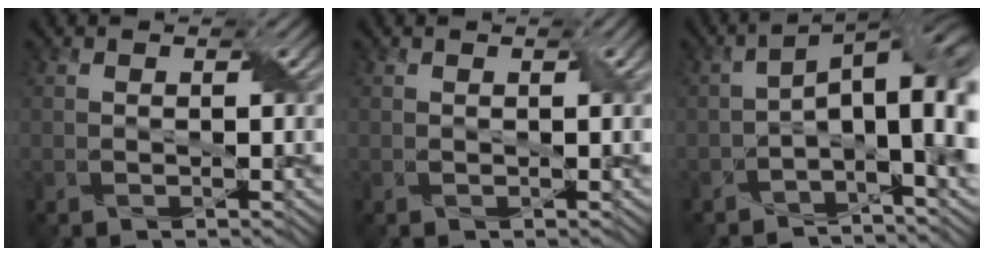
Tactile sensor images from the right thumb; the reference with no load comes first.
{"total": 0.9, "force": [0.2, 0.0, 0.9], "torque": [-0.015, 0.005, 0.002]}
{"total": 9.9, "force": [-1.6, 4.4, 8.7], "torque": [-0.126, 0.004, -0.033]}